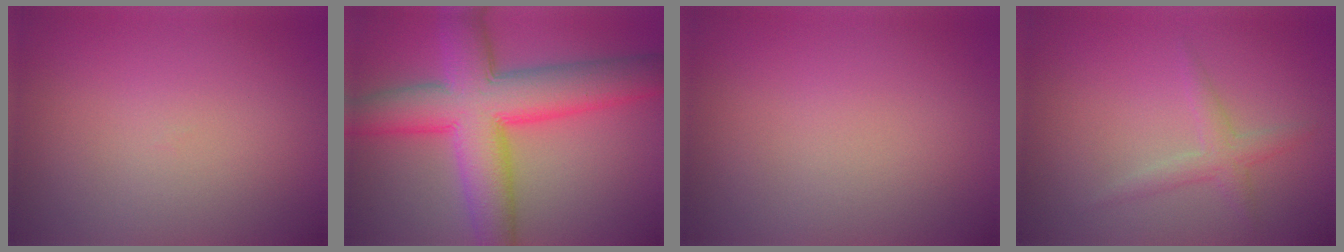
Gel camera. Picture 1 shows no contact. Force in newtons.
{"total": 11.1, "press": 11.1, "slide": 0.2}
{"total": 0.0}
{"total": 1.8, "press": 1.8, "slide": 0.1}